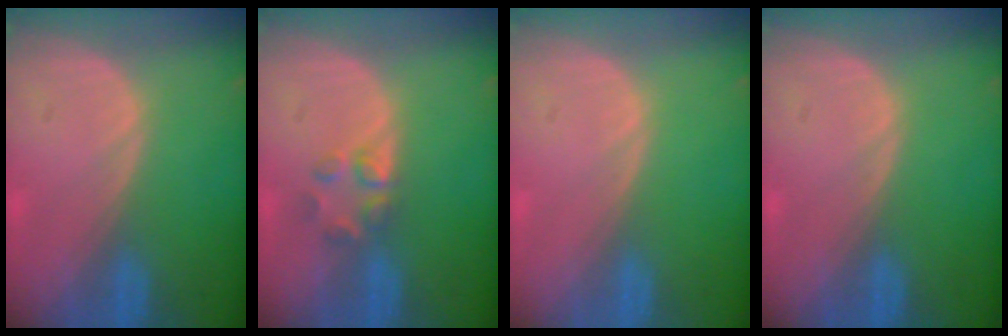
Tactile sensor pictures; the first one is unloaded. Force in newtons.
{"total": 2.9, "press": 2.9, "slide": 0.3}
{"total": 0.0}
{"total": 0.0}